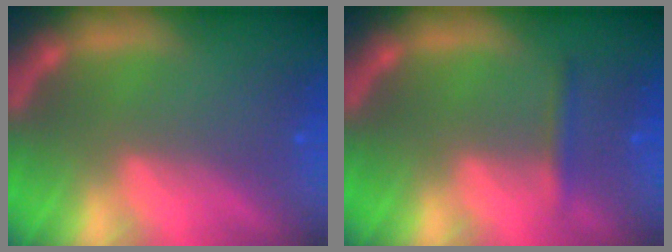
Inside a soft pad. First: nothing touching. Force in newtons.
{"total": 1.4}